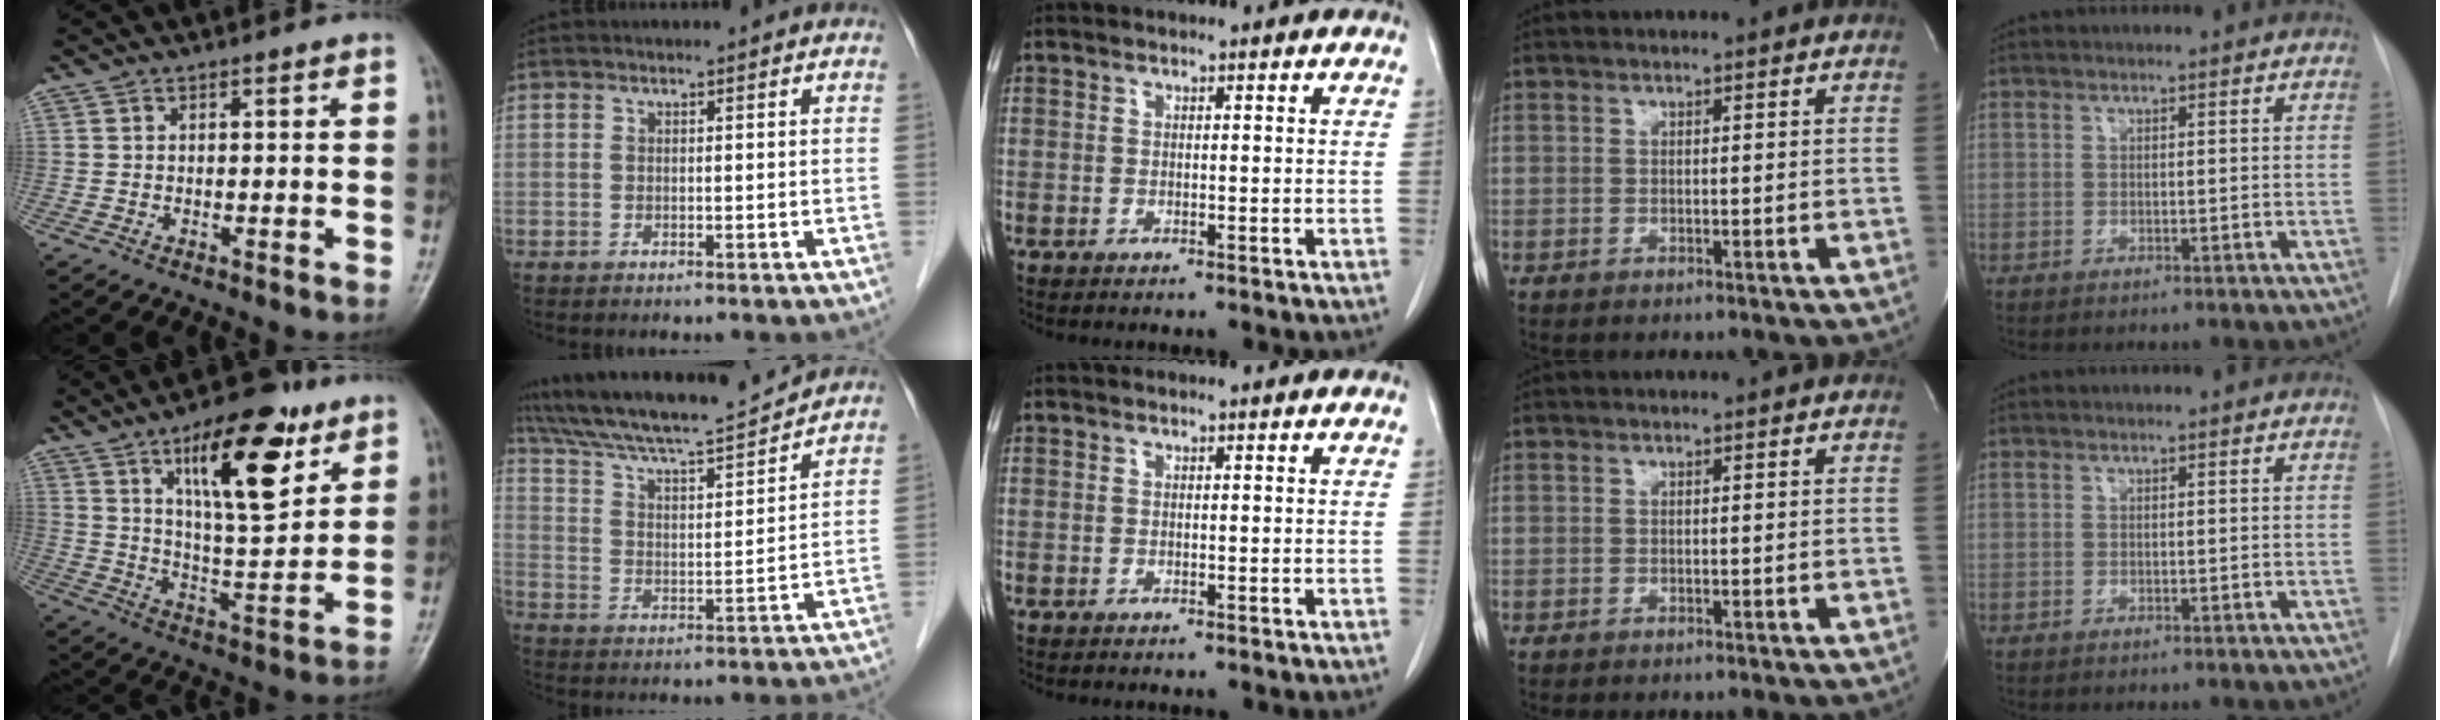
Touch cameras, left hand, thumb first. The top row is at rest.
{"thumb": {"total": 17.9, "force": [9.3, 6.4, 14.0], "torque": [-0.186, -0.045, 0.150]}, "index": {"total": 16.2, "force": [15.0, 0.2, 6.0], "torque": [-0.113, 0.004, 0.248]}}